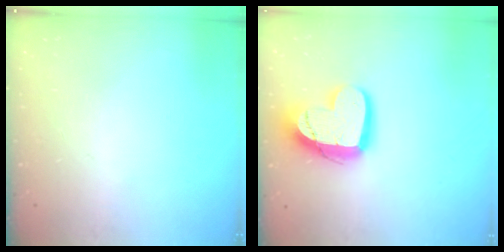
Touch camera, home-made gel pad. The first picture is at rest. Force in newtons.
{"total": 16.4, "press": 16.3, "slide": 1.4}